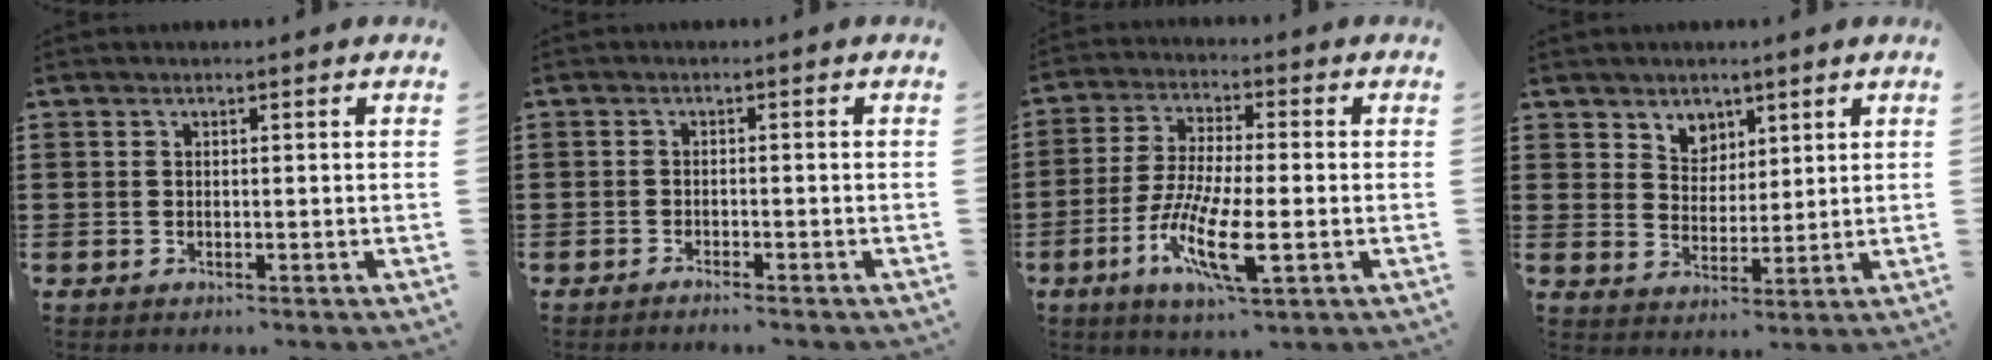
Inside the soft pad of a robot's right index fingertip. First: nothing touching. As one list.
[{"total": 1.2, "force": [-1.2, -0.1, 0.2], "torque": [-0.006, 0.001, -0.023]}, {"total": 11.2, "force": [-4.0, 2.8, 10.0], "torque": [-0.213, -0.013, -0.077]}, {"total": 4.4, "force": [3.1, 3.1, 0.1], "torque": [-0.020, 0.006, 0.059]}]